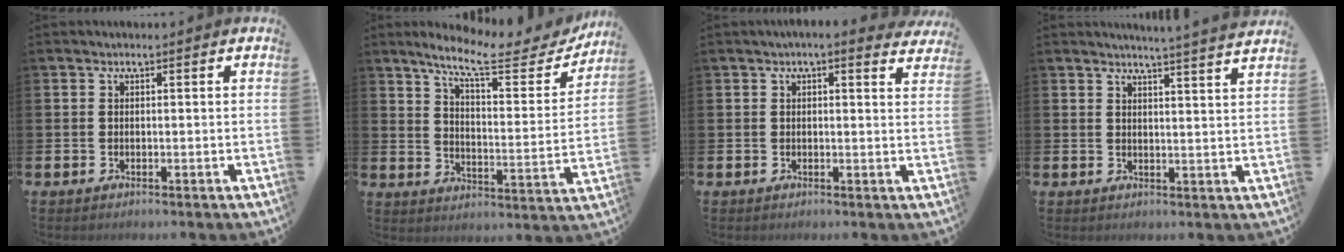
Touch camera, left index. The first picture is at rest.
{"total": 9.8, "force": [8.3, 2.1, 4.7], "torque": [-0.105, -0.051, 0.136]}
{"total": 1.9, "force": [1.8, 0.1, 0.7], "torque": [-0.007, -0.012, 0.029]}
{"total": 4.1, "force": [3.9, -1.0, 0.5], "torque": [-0.006, -0.030, 0.067]}